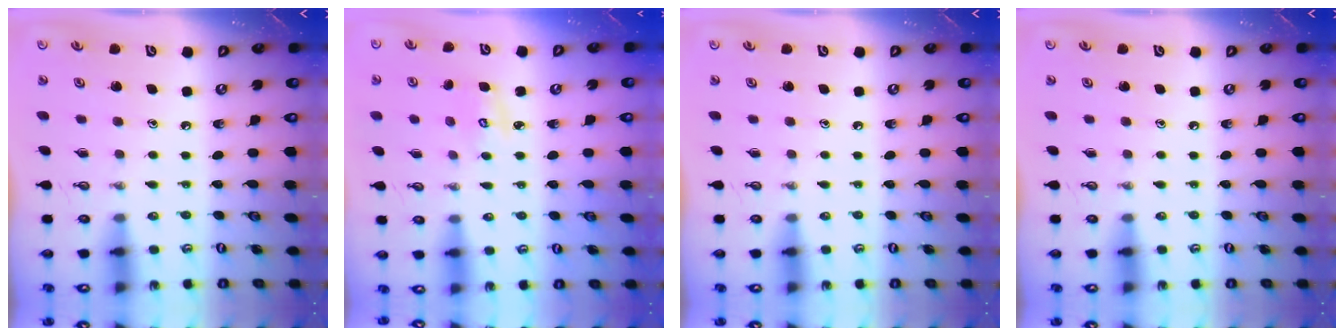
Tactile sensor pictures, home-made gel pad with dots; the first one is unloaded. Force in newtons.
{"total": 2.6, "press": 2.6, "slide": 0.1}
{"total": 0.0}
{"total": 0.0}